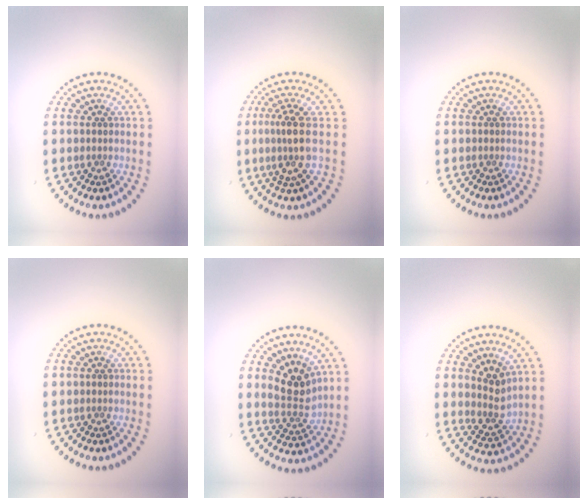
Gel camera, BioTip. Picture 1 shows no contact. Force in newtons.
{"total": 3.0, "press": 2.2, "slide": 2.0}
{"total": 0.0}
{"total": 0.0}
{"total": 2.9, "press": 2.6, "slide": 1.4}
{"total": 2.5, "press": 1.9, "slide": 1.6}